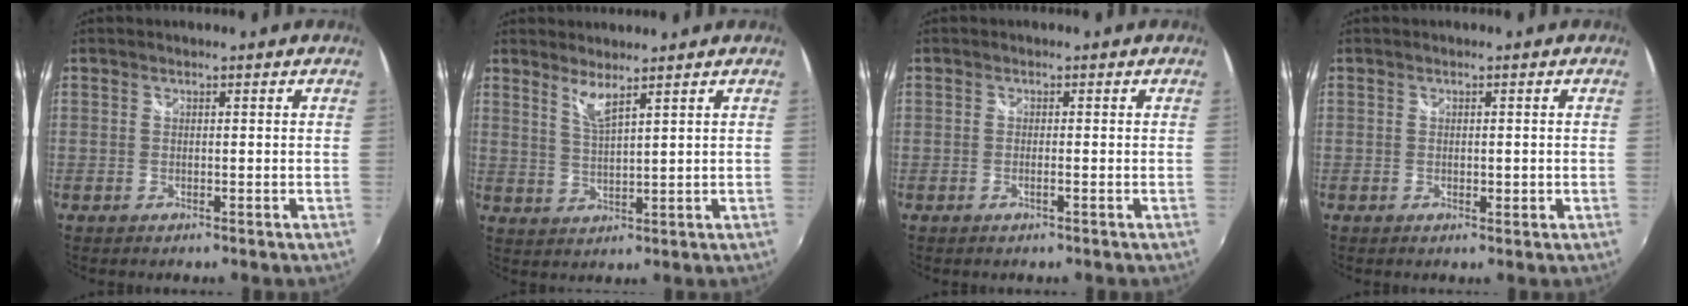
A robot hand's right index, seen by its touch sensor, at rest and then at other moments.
{"total": 3.5, "force": [2.8, -0.1, 2.2], "torque": [-0.045, -0.005, 0.050]}
{"total": 1.2, "force": [-0.5, -0.1, 1.1], "torque": [-0.020, 0.000, -0.009]}
{"total": 1.8, "force": [-0.2, 0.8, 1.6], "torque": [-0.024, -0.002, -0.002]}